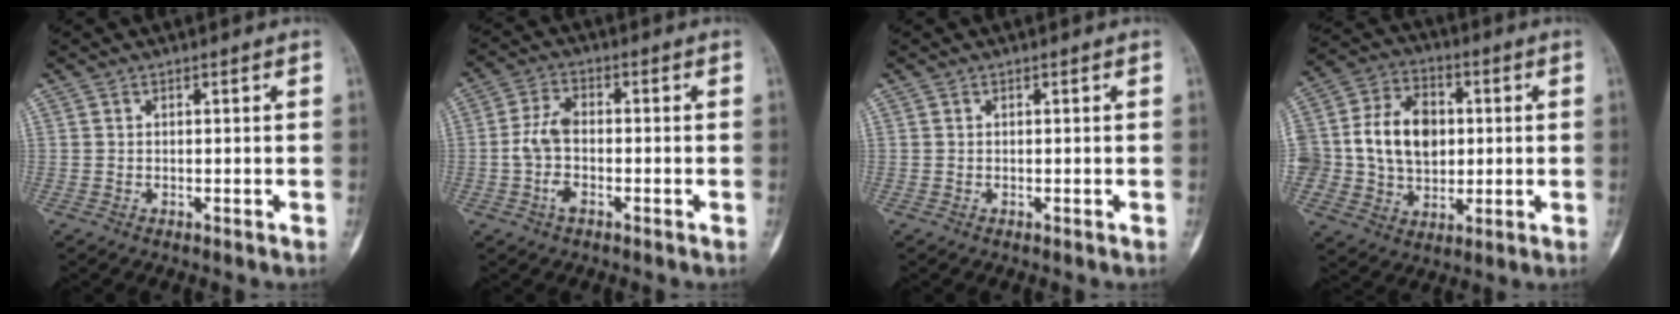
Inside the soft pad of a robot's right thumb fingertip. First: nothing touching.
{"total": 6.0, "force": [-1.5, 3.2, 4.9], "torque": [-0.103, 0.017, -0.037]}
{"total": 0.0}
{"total": 15.9, "force": [1.1, 12.3, 10.0], "torque": [-0.148, 0.017, 0.025]}